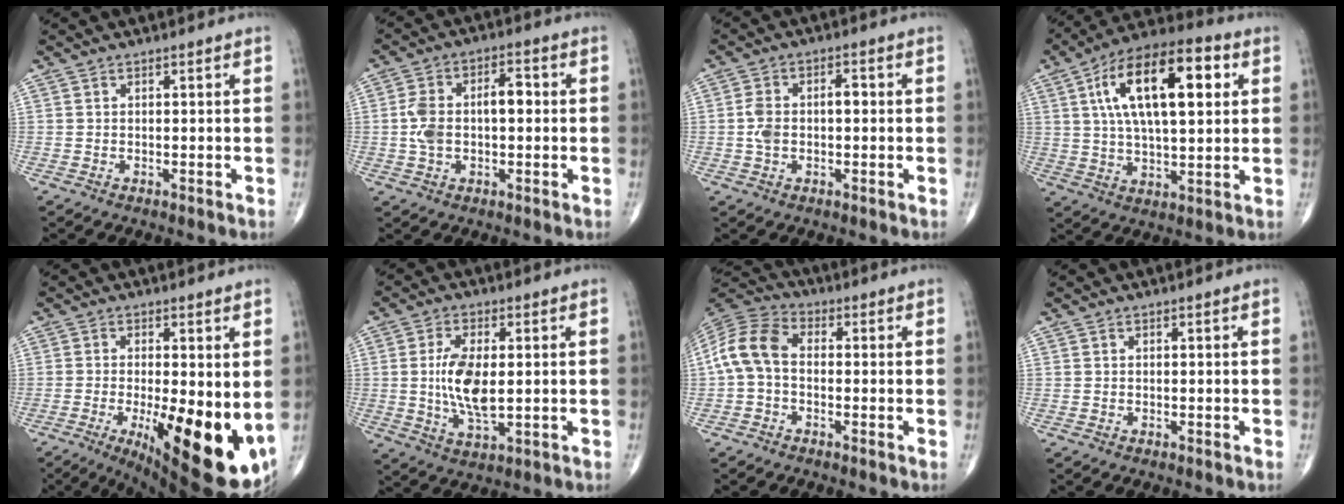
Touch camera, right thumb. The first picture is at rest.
{"total": 9.6, "force": [0.0, 5.4, 8.0], "torque": [-0.151, 0.030, 0.001]}
{"total": 6.0, "force": [-0.1, 3.6, 4.8], "torque": [-0.095, 0.023, -0.004]}
{"total": 20.3, "force": [5.8, 8.6, 17.5], "torque": [-0.284, 0.012, 0.088]}
{"total": 19.0, "force": [-3.9, 6.4, 17.5], "torque": [-0.212, -0.030, -0.034]}
{"total": 9.9, "force": [0.4, 4.3, 8.9], "torque": [-0.175, -0.014, 0.010]}
{"total": 9.2, "force": [-0.5, 6.1, 6.8], "torque": [-0.136, 0.027, -0.026]}
{"total": 0.0}